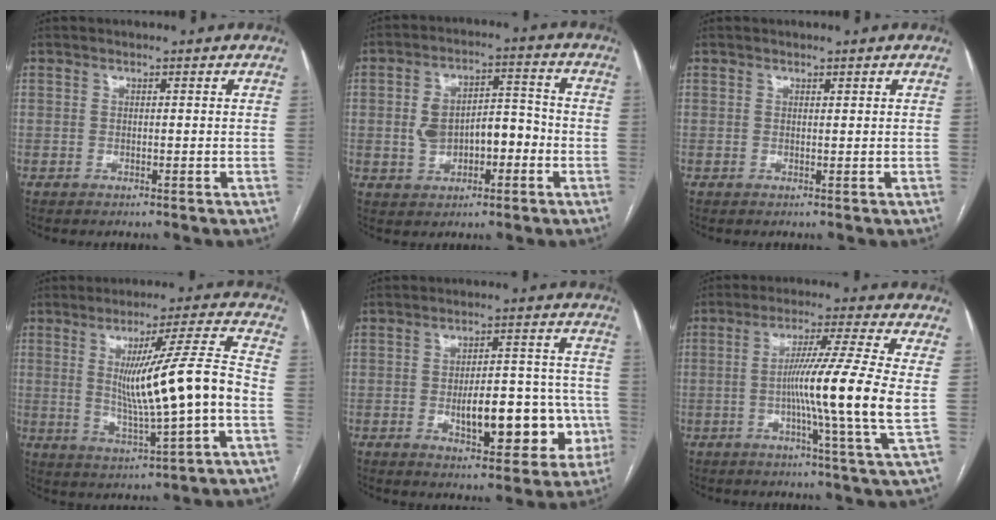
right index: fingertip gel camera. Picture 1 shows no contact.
{"total": 8.9, "force": [-1.5, 5.1, 7.2], "torque": [-0.125, 0.032, -0.017]}
{"total": 0.0}
{"total": 13.8, "force": [-0.6, -0.6, 13.7], "torque": [-0.228, -0.004, -0.006]}
{"total": 13.0, "force": [-3.3, 5.4, 11.4], "torque": [-0.144, 0.029, -0.033]}
{"total": 13.1, "force": [-1.0, -2.3, 12.9], "torque": [-0.221, -0.016, -0.025]}